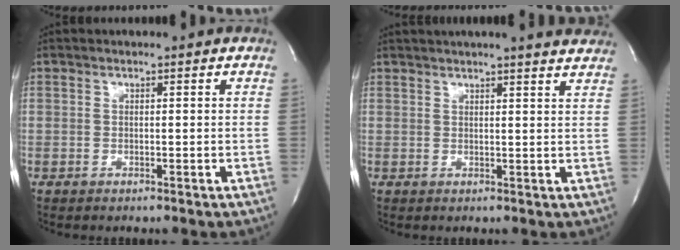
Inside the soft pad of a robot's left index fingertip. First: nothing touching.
{"total": 16.4, "force": [14.9, 1.1, 6.8], "torque": [-0.106, 0.022, 0.186]}